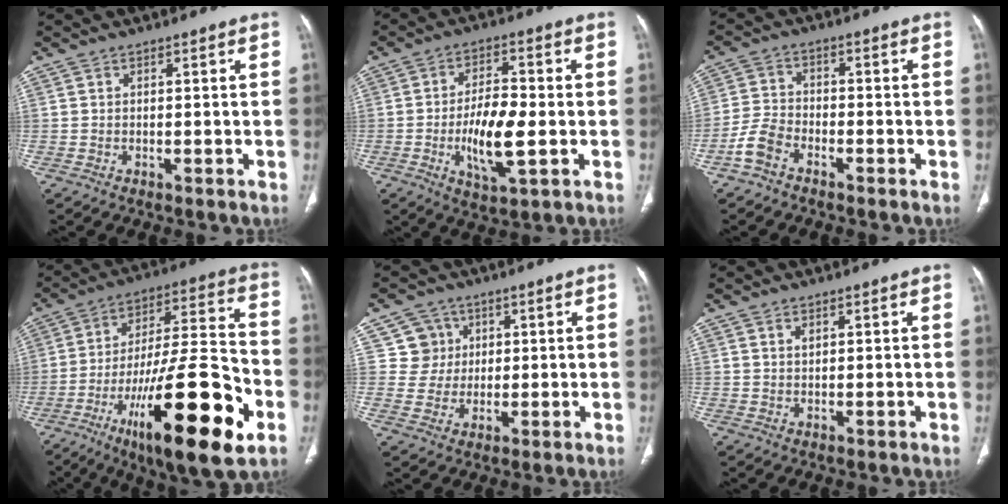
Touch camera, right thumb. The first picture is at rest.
{"total": 10.8, "force": [-2.1, 3.8, 9.9], "torque": [-0.180, 0.002, -0.037]}
{"total": 4.9, "force": [-3.3, 2.7, 2.5], "torque": [-0.050, 0.018, -0.072]}
{"total": 27.4, "force": [-11.5, 7.0, 23.9], "torque": [-0.369, 0.048, -0.176]}
{"total": 6.1, "force": [1.9, 5.8, 0.1], "torque": [0.036, -0.003, 0.032]}
{"total": 1.3, "force": [0.7, 0.7, 0.8], "torque": [-0.012, -0.003, 0.013]}